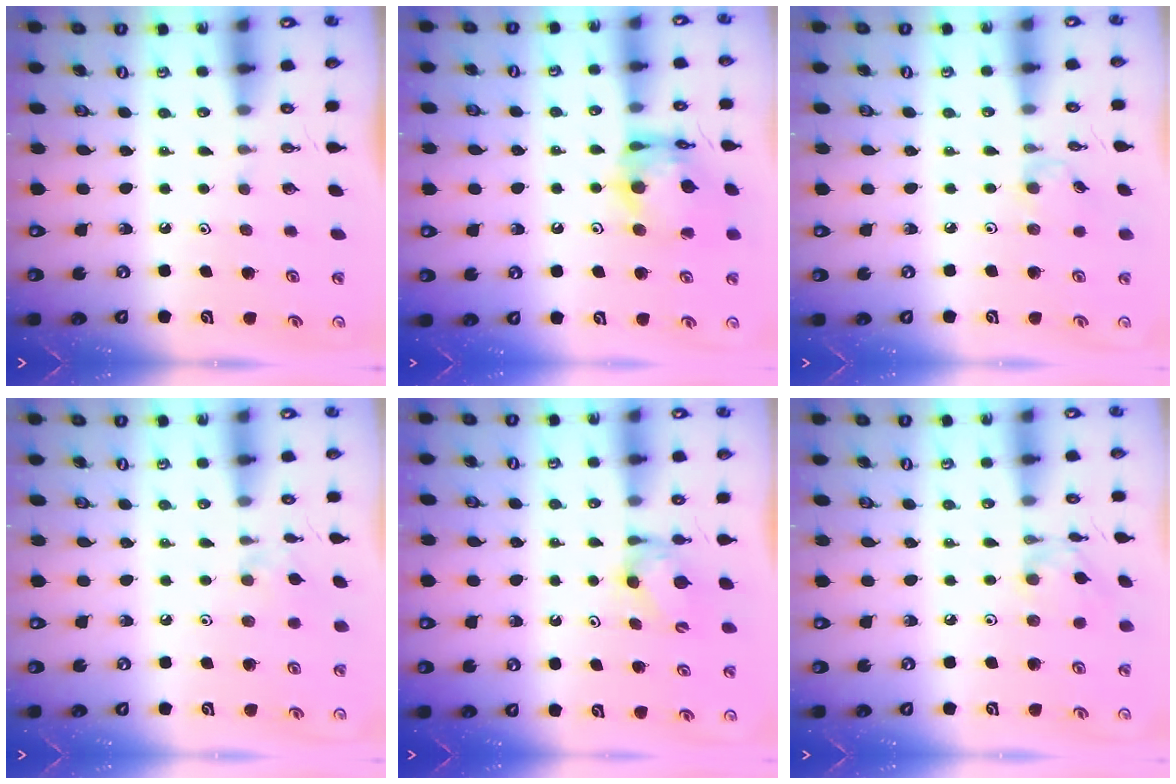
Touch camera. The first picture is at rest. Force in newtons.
{"total": 12.1, "press": 12.1, "slide": 1.3}
{"total": 1.9, "press": 1.9, "slide": 0.4}
{"total": 2.8, "press": 2.7, "slide": 0.5}
{"total": 5.2, "press": 5.1, "slide": 0.5}
{"total": 3.2, "press": 3.2, "slide": 0.2}